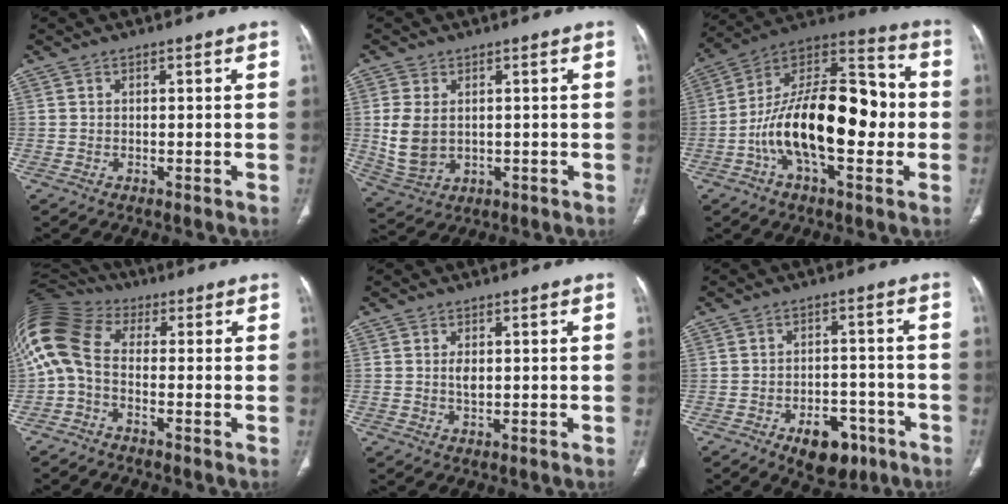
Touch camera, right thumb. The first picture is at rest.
{"total": 8.0, "force": [0.6, 5.6, 5.7], "torque": [-0.115, -0.010, 0.026]}
{"total": 24.1, "force": [-3.2, 11.4, 21.0], "torque": [-0.334, 0.043, -0.058]}
{"total": 13.8, "force": [-0.9, 9.4, 10.0], "torque": [-0.229, 0.045, -0.029]}
{"total": 2.2, "force": [0.3, 1.3, 1.7], "torque": [-0.031, -0.002, 0.006]}
{"total": 9.4, "force": [-5.1, 5.6, 5.6], "torque": [-0.052, 0.029, -0.066]}